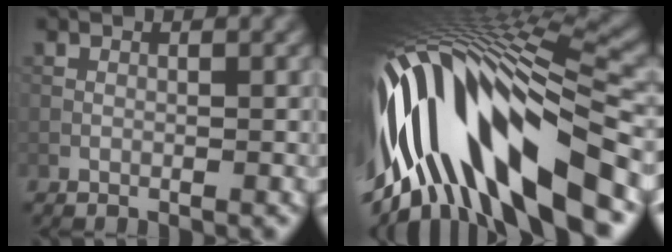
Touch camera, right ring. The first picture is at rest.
{"total": 16.7, "force": [-2.9, 6.4, 15.2], "torque": [-0.281, -0.001, -0.029]}